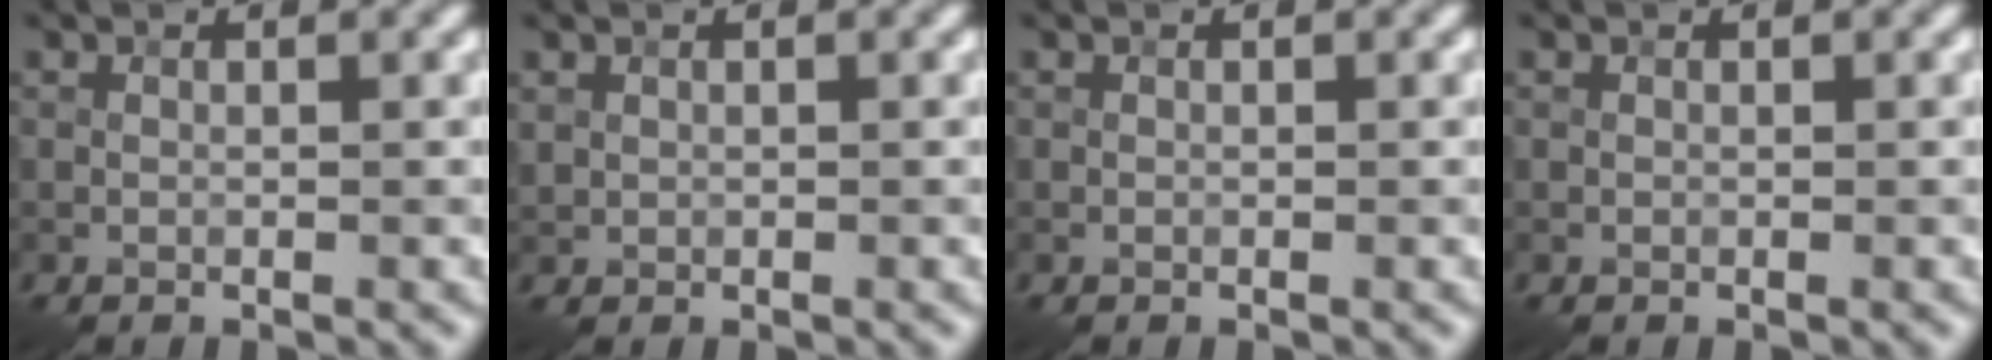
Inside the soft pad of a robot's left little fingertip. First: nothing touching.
{"total": 0.5, "force": [0.3, 0.4, 0.0], "torque": [0.002, -0.002, 0.009]}
{"total": 0.0}
{"total": 0.0}